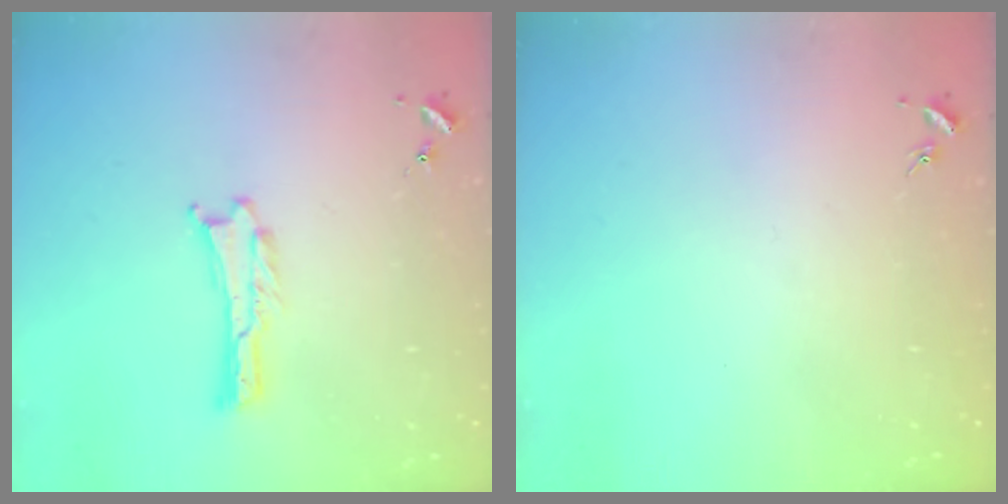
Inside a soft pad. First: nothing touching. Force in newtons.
{"total": 0.0}